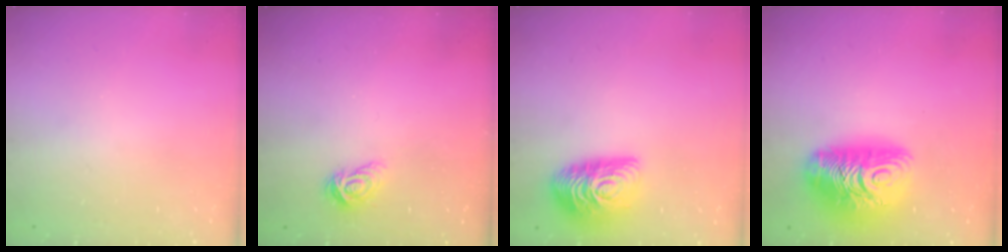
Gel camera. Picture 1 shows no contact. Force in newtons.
{"total": 5.6, "press": 5.6, "slide": 0.3}
{"total": 14.7, "press": 14.7, "slide": 0.8}
{"total": 18.0, "press": 17.9, "slide": 1.4}